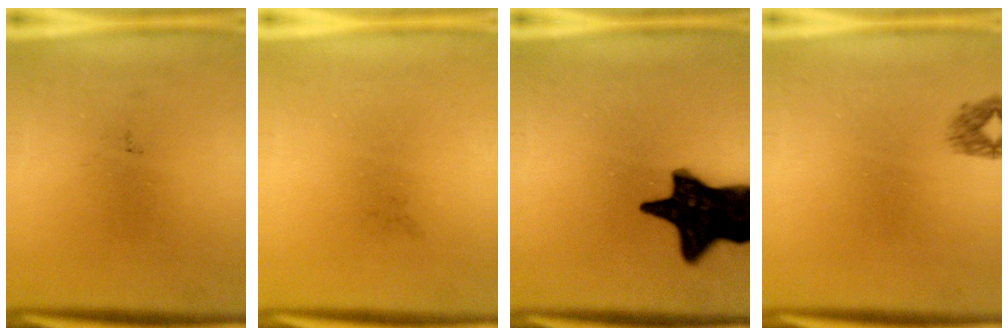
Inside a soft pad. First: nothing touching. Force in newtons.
{"total": 0.0}
{"total": 18.7}
{"total": 1.3}